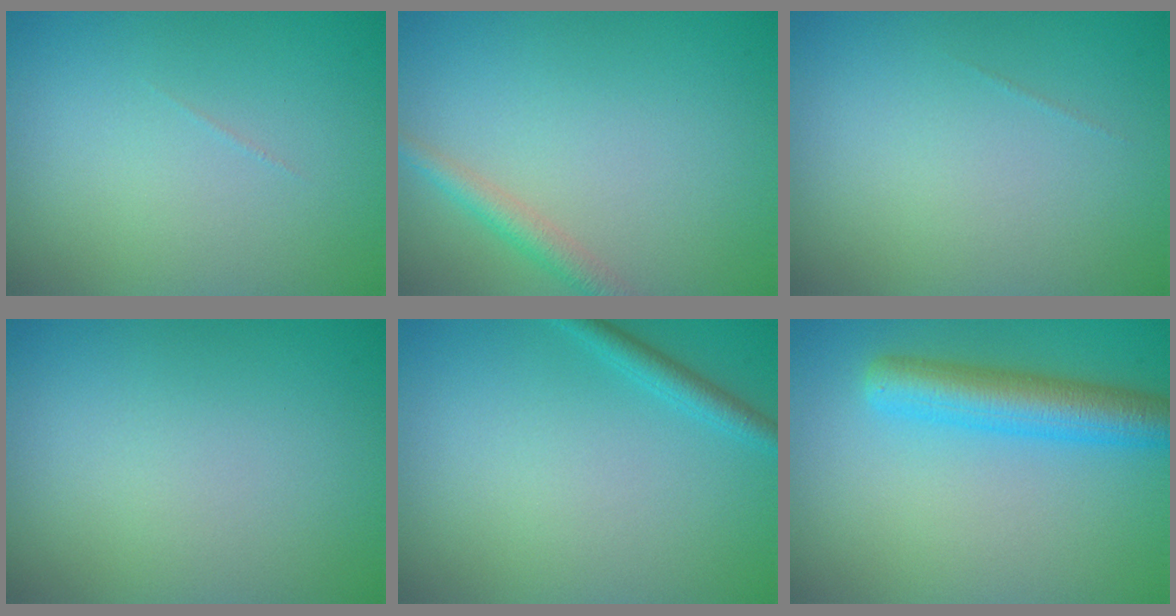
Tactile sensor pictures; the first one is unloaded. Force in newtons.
{"total": 2.2, "press": 2.2, "slide": 0.0}
{"total": 0.0}
{"total": 0.0}
{"total": 1.6, "press": 1.6, "slide": 0.1}
{"total": 5.1, "press": 5.1, "slide": 0.1}